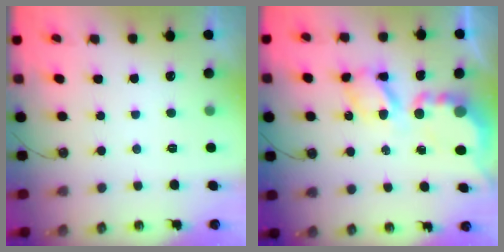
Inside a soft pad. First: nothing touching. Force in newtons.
{"total": 9.0, "press": 9.0, "slide": 0.6}